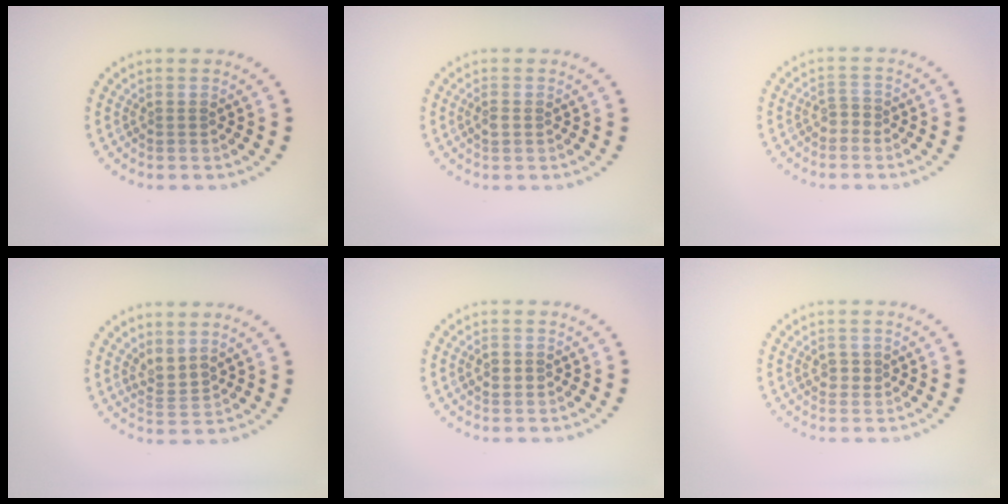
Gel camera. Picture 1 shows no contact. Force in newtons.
{"total": 0.8, "press": 0.7, "slide": 0.3}
{"total": 1.0, "press": 0.7, "slide": 0.7}
{"total": 2.1, "press": 1.4, "slide": 1.5}
{"total": 0.8, "press": 0.8, "slide": 0.2}
{"total": 1.2, "press": 1.1, "slide": 0.3}